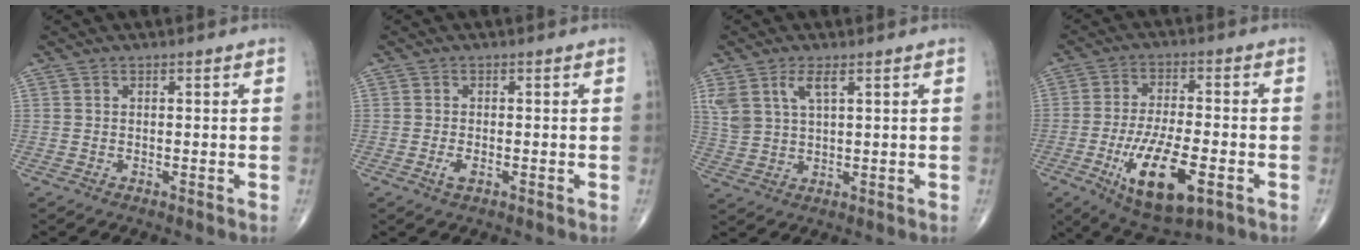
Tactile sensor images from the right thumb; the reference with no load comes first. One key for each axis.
{"total": 1.7, "fx": -0.6, "fy": 0.7, "fz": 1.4, "tx": -0.029, "ty": -0.002, "tz": -0.011}
{"total": 6.1, "fx": 3.1, "fy": 2.4, "fz": 4.6, "tx": -0.104, "ty": -0.007, "tz": 0.069}
{"total": 15.0, "fx": -5.4, "fy": 5.7, "fz": 12.8, "tx": -0.225, "ty": 0.005, "tz": -0.081}